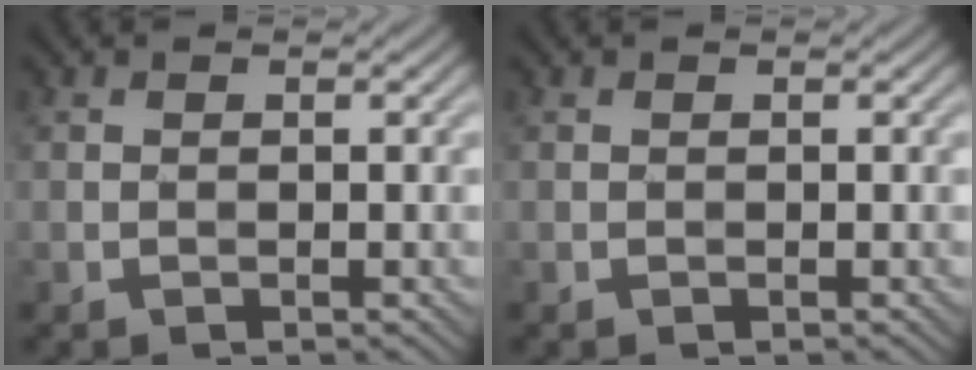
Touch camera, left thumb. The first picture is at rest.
{"total": 0.0}